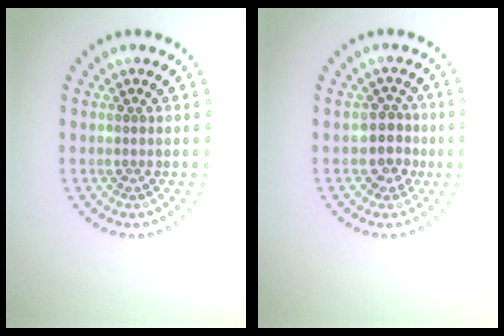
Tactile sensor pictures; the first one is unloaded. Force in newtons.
{"total": 2.4, "press": 2.2, "slide": 1.2}